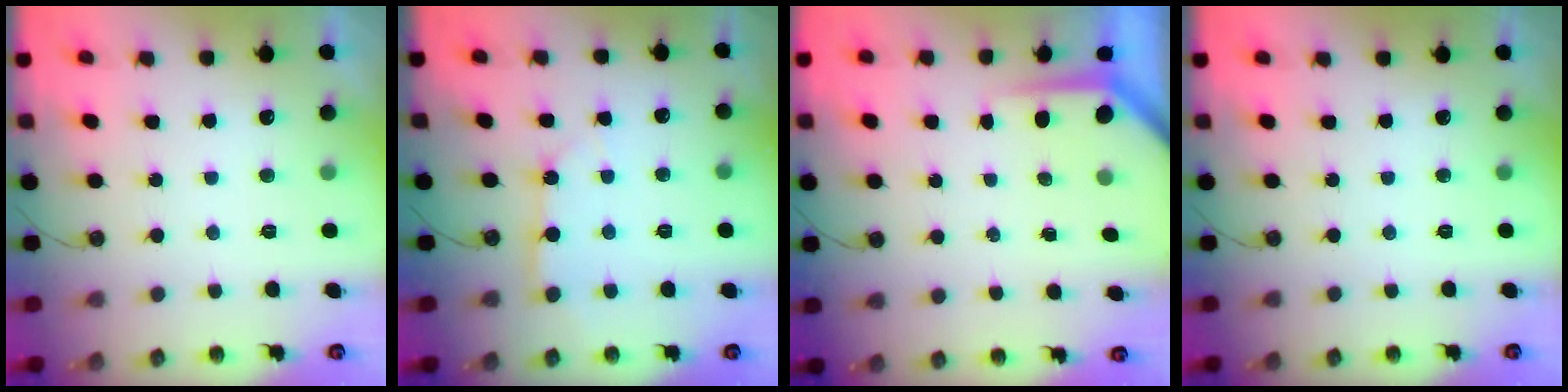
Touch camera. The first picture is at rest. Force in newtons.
{"total": 3.0, "press": 3.0, "slide": 0.1}
{"total": 3.7, "press": 3.7, "slide": 0.2}
{"total": 0.0}